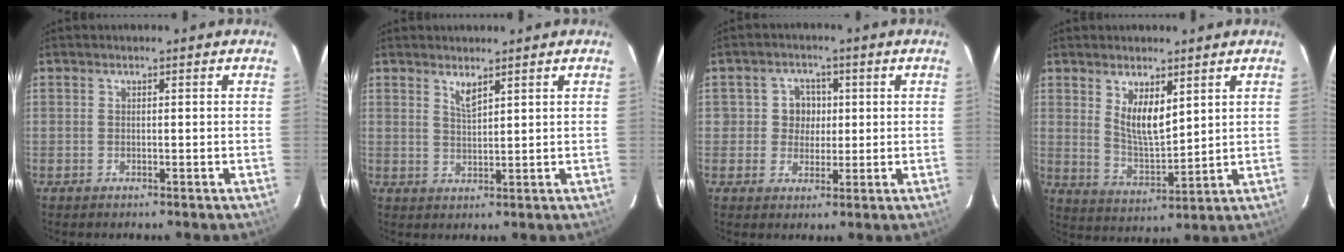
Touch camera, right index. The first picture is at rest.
{"total": 2.5, "force": [1.9, 0.5, 1.6], "torque": [-0.030, -0.002, 0.033]}
{"total": 4.8, "force": [0.1, 4.7, 0.8], "torque": [-0.006, 0.019, 0.001]}
{"total": 7.5, "force": [3.5, 3.0, 5.9], "torque": [-0.103, -0.009, 0.075]}